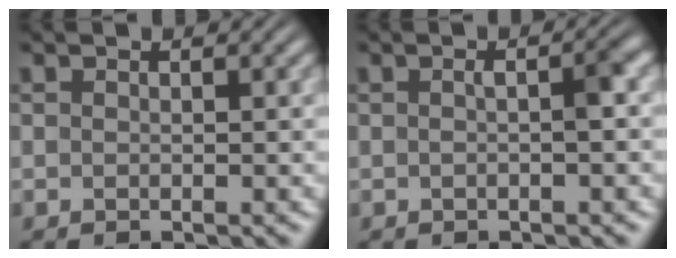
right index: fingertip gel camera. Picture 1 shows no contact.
{"total": 1.8, "force": [-0.3, 0.2, 1.8], "torque": [-0.022, 0.005, -0.007]}